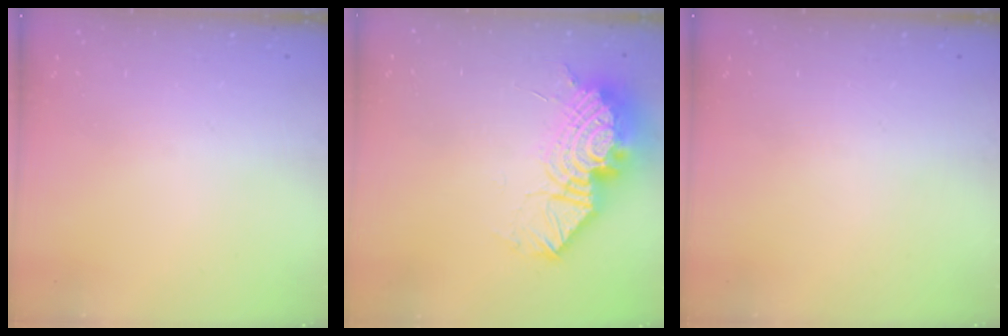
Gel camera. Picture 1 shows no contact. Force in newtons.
{"total": 19.7, "press": 19.6, "slide": 2.4}
{"total": 0.0}